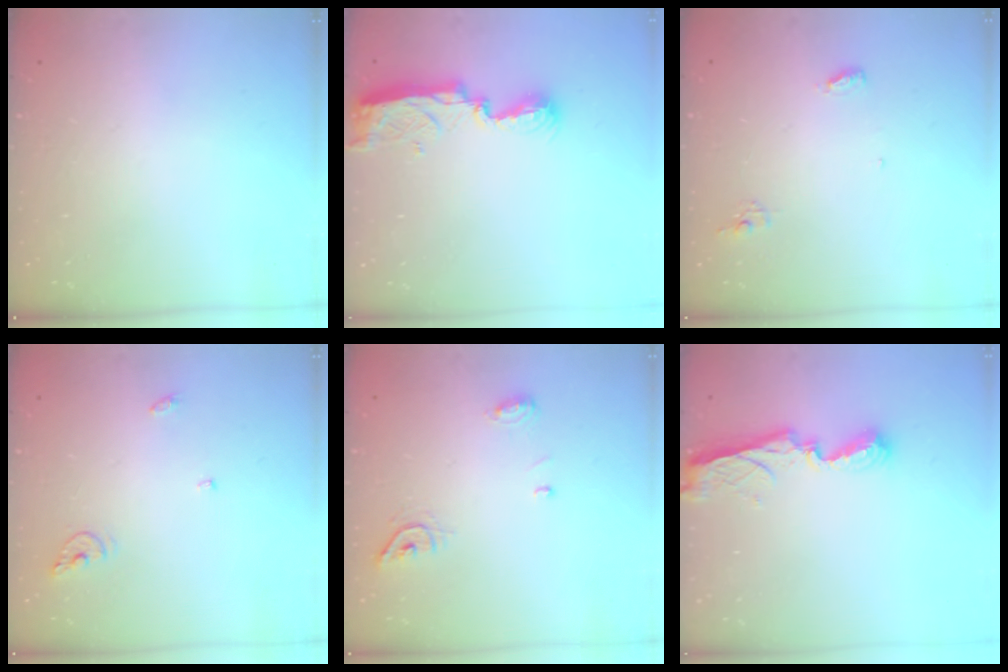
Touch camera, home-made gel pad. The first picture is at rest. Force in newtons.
{"total": 7.7, "press": 7.6, "slide": 0.6}
{"total": 4.8, "press": 4.8, "slide": 0.3}
{"total": 6.1, "press": 6.1, "slide": 0.6}
{"total": 8.5, "press": 7.0, "slide": 4.8}
{"total": 8.5, "press": 8.5, "slide": 0.8}